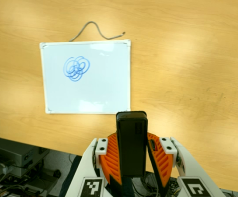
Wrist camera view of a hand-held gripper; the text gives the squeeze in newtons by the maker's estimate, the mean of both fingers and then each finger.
{"total": 6.0, "left": 5.4, "right": 6.6}